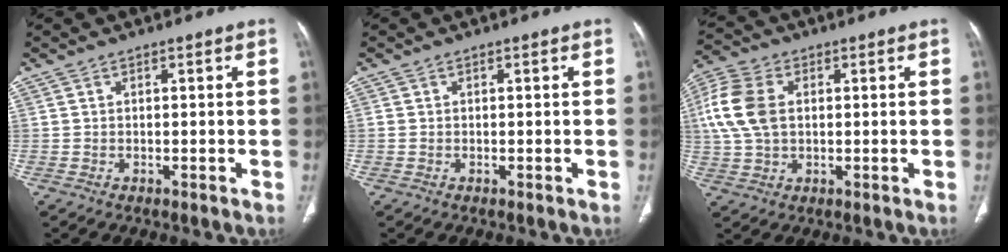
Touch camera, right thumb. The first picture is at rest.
{"total": 0.0}
{"total": 11.0, "force": [1.6, 7.5, 8.0], "torque": [-0.178, 0.015, 0.031]}